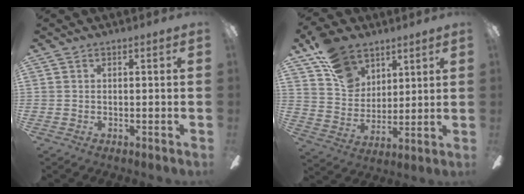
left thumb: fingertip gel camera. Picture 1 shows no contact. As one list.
[{"total": 13.8, "force": [9.2, 9.0, 5.1], "torque": [-0.091, -0.045, 0.179]}]